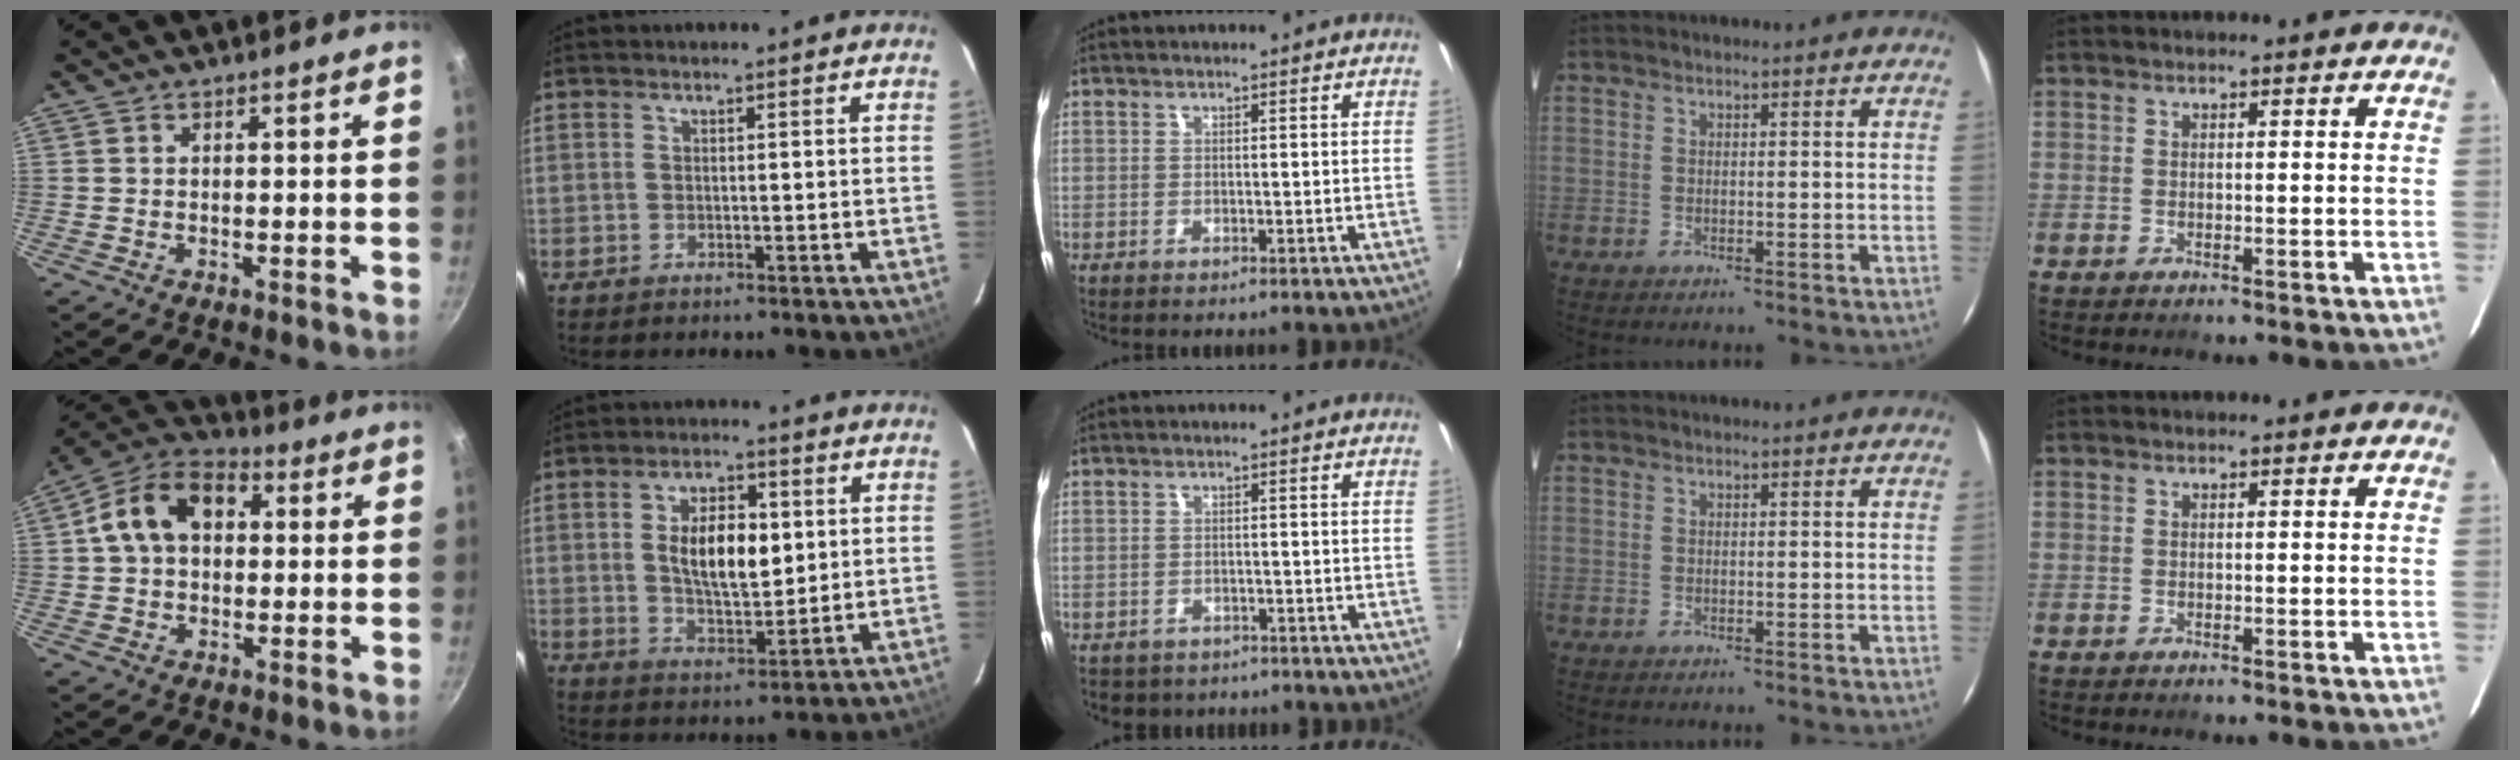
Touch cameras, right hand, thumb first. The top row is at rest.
{"thumb": {"total": 13.1, "force": [2.3, 9.4, 8.8], "torque": [-0.124, 0.031, 0.019]}, "index": {"total": 10.6, "force": [1.8, 5.3, 9.0], "torque": [-0.160, 0.009, 0.039]}, "middle": {"total": 4.0, "force": [-2.9, 2.6, 0.9], "torque": [-0.028, -0.014, -0.040]}}